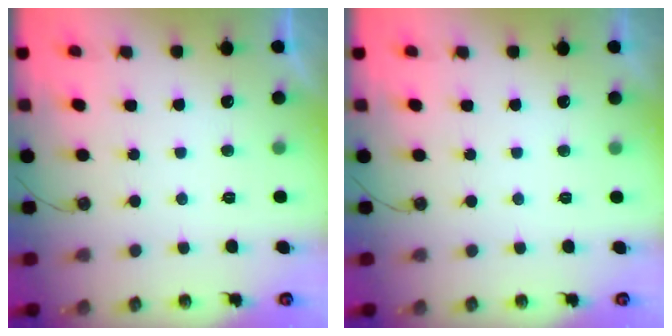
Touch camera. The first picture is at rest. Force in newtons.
{"total": 0.0}